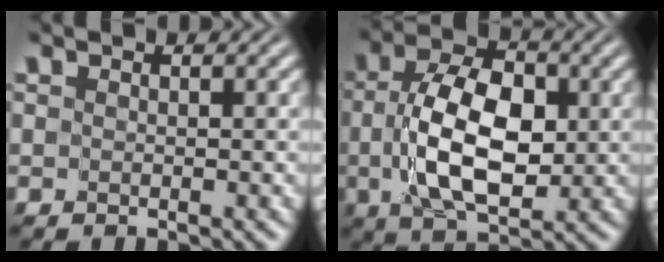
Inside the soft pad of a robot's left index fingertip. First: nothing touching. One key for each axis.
{"total": 8.2, "fx": -0.6, "fy": 4.6, "fz": 6.8, "tx": -0.131, "ty": 0.003, "tz": -0.010}